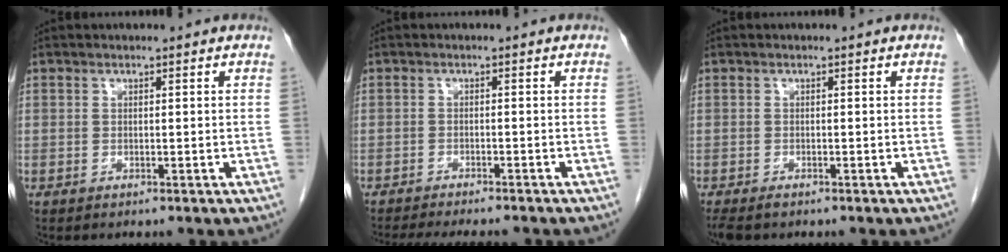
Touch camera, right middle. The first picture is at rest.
{"total": 9.9, "force": [-8.7, 1.2, 4.5], "torque": [-0.061, -0.017, -0.120]}
{"total": 2.4, "force": [-1.9, 0.8, 1.2], "torque": [-0.023, -0.008, -0.029]}